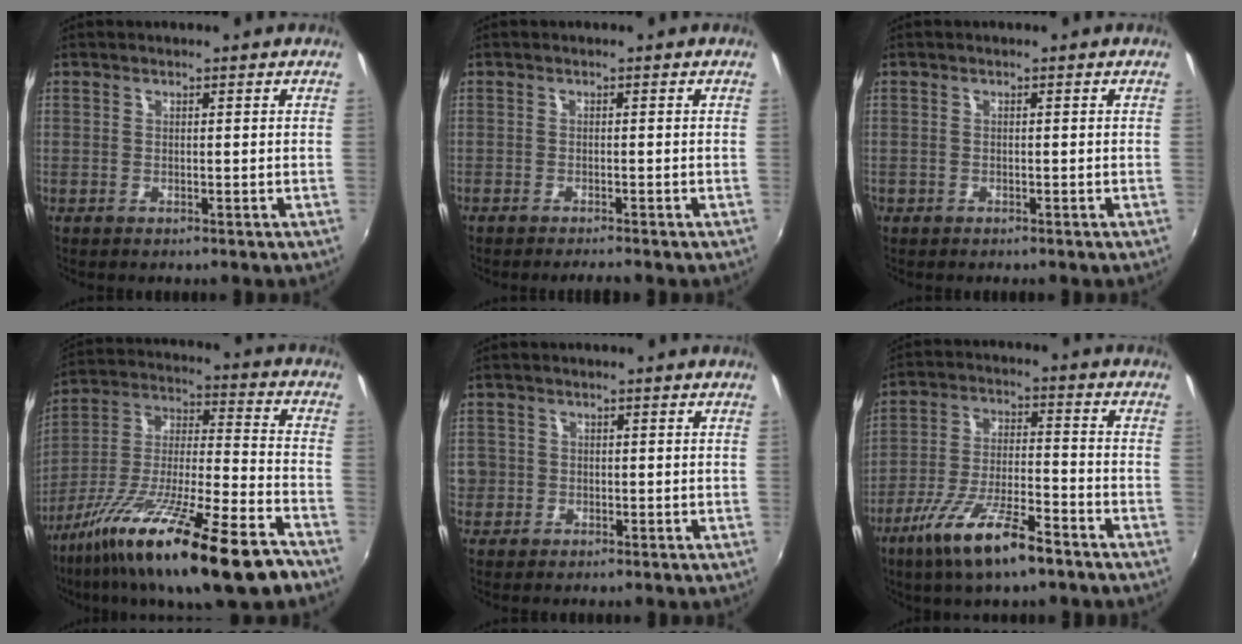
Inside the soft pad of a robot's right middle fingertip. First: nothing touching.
{"total": 2.2, "force": [-2.0, 0.0, 0.8], "torque": [-0.022, -0.009, -0.037]}
{"total": 0.8, "force": [-0.6, 0.6, 0.0], "torque": [-0.005, -0.002, -0.011]}
{"total": 25.2, "force": [-16.3, 4.0, 18.8], "torque": [-0.325, -0.051, -0.273]}
{"total": 4.9, "force": [-1.0, 4.7, 1.2], "torque": [-0.035, 0.006, -0.014]}
{"total": 13.7, "force": [-9.0, 3.0, 9.8], "torque": [-0.202, -0.023, -0.162]}